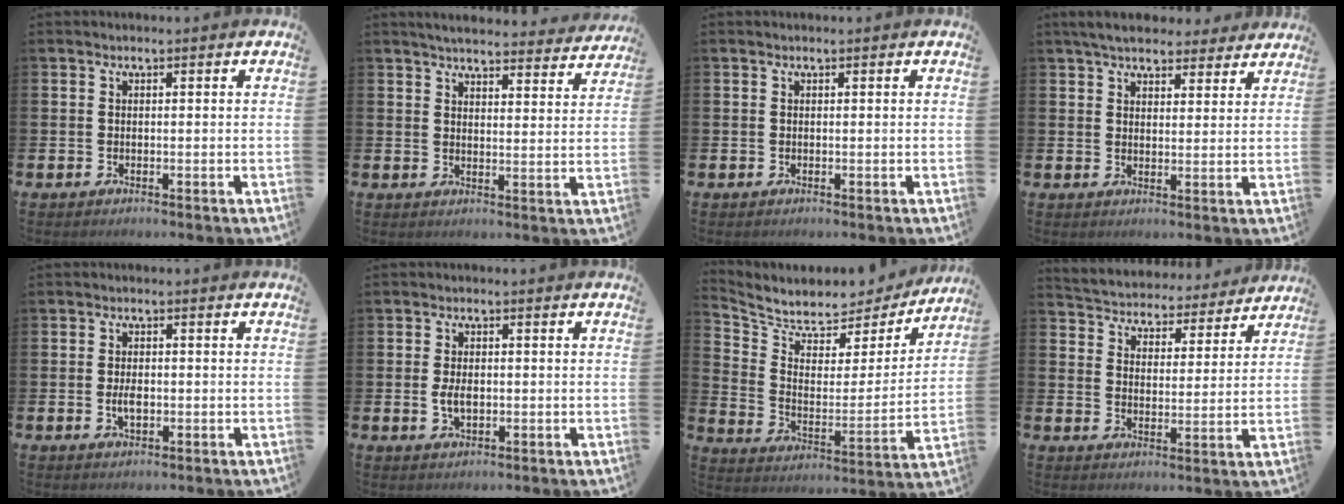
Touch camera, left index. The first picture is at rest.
{"total": 4.7, "force": [4.6, 0.5, 0.8], "torque": [-0.022, -0.033, 0.079]}
{"total": 0.0}
{"total": 5.8, "force": [5.3, 1.7, 1.3], "torque": [-0.035, -0.021, 0.096]}
{"total": 2.4, "force": [-0.4, 1.3, 2.0], "torque": [-0.023, -0.005, -0.010]}
{"total": 2.9, "force": [-0.2, 1.7, 2.3], "torque": [-0.030, 0.000, -0.008]}
{"total": 6.3, "force": [5.7, 2.5, 0.9], "torque": [-0.055, -0.053, 0.094]}
{"total": 4.8, "force": [4.7, 1.3, -0.2], "torque": [-0.015, -0.047, 0.076]}